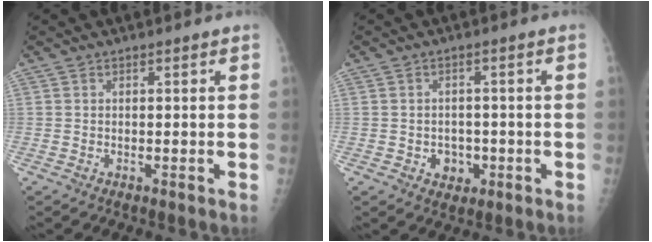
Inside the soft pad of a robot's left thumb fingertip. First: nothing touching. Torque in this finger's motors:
{"motor_torque": [-0.25, 0.26, 0.04, 0.00, 0.00]}